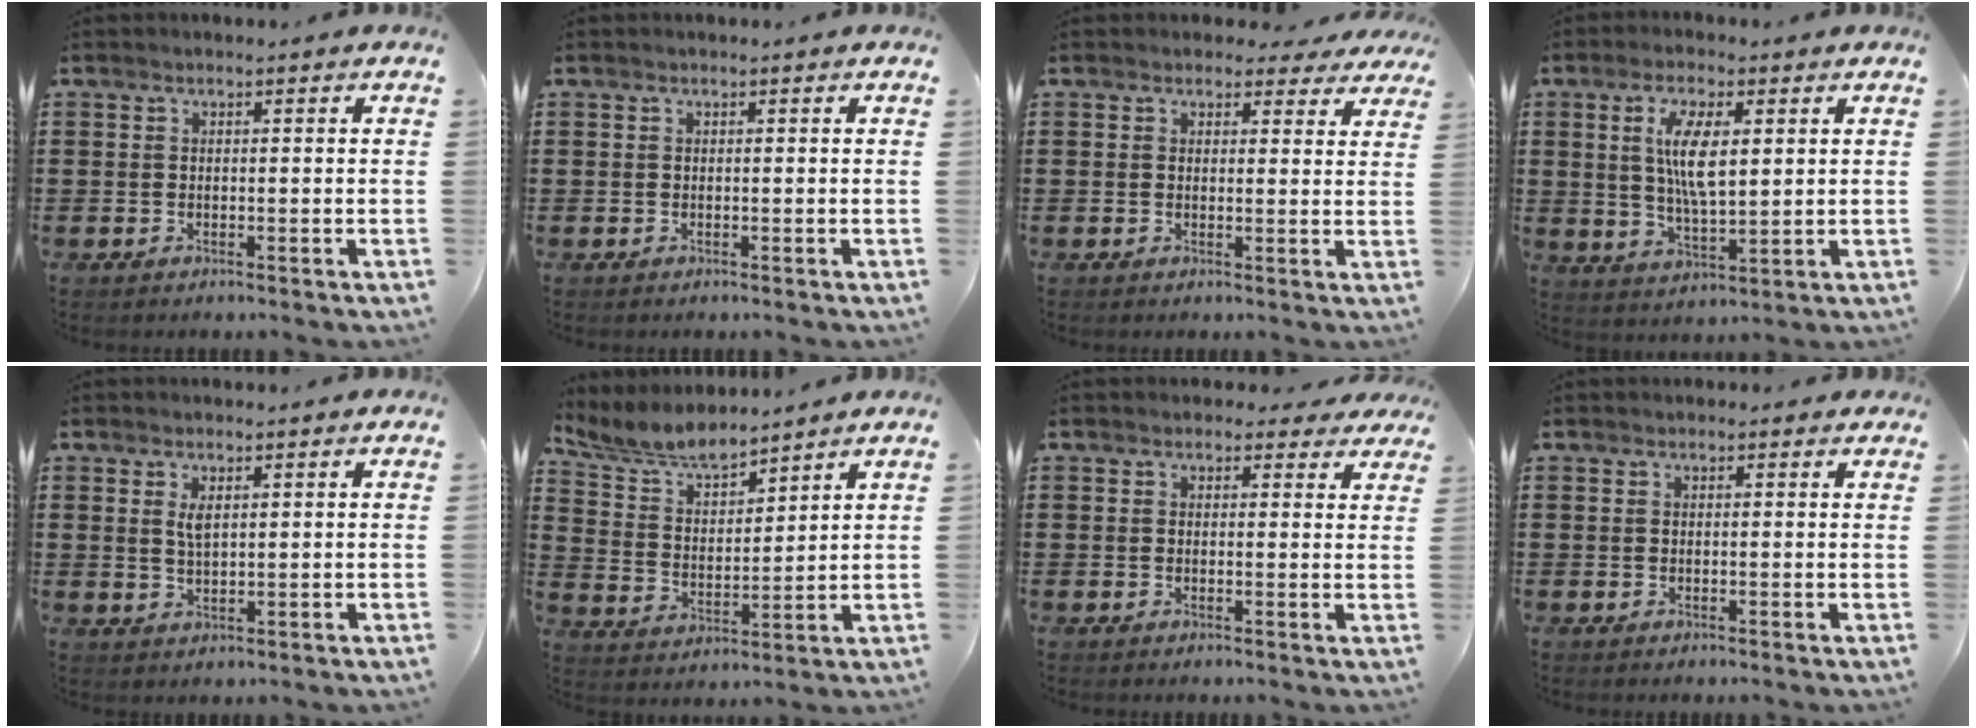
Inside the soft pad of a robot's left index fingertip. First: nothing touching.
{"total": 0.0}
{"total": 2.6, "force": [2.3, 1.1, 0.6], "torque": [-0.014, -0.003, 0.040]}
{"total": 7.9, "force": [2.4, 2.9, 7.0], "torque": [-0.136, 0.005, 0.038]}
{"total": 2.4, "force": [1.0, 0.8, 2.0], "torque": [-0.044, 0.003, 0.018]}
{"total": 6.7, "force": [6.1, 1.3, 2.3], "torque": [-0.070, -0.024, 0.109]}
{"total": 2.0, "force": [1.6, 1.1, 0.5], "torque": [-0.001, -0.002, 0.026]}
{"total": 0.6, "force": [0.4, 0.4, 0.2], "torque": [-0.006, 0.003, 0.008]}